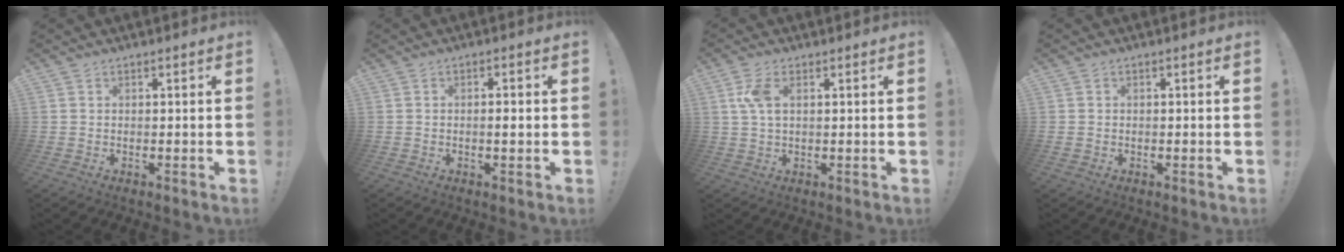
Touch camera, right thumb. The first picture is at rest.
{"total": 2.3, "force": [-0.3, 0.4, 2.2], "torque": [-0.024, -0.005, -0.011]}
{"total": 5.5, "force": [1.6, 2.6, 4.5], "torque": [-0.090, 0.002, 0.026]}
{"total": 0.8, "force": [-0.3, 0.8, 0.1], "torque": [-0.001, 0.001, -0.005]}